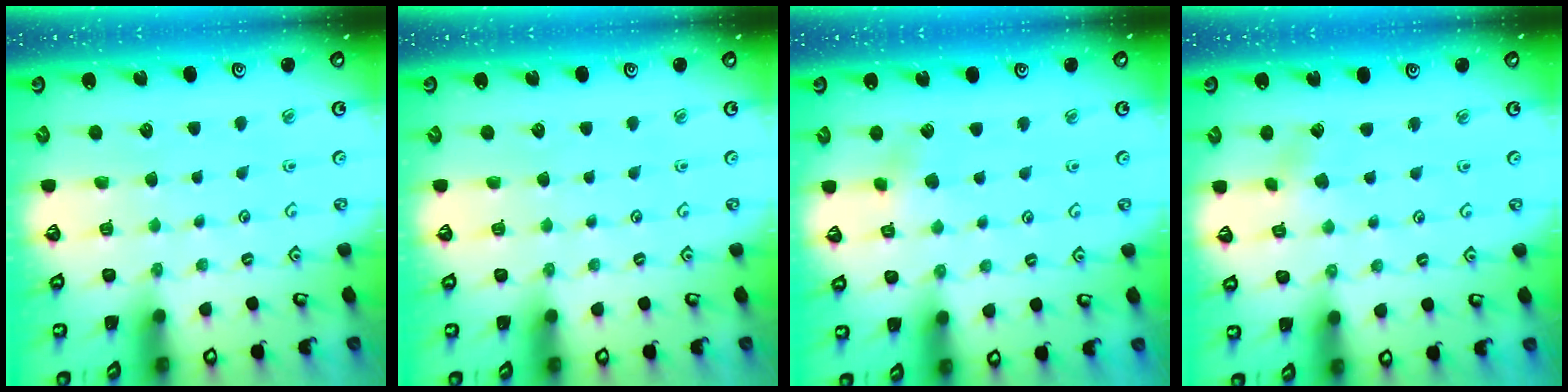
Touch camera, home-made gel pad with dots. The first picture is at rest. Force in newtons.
{"total": 0.0}
{"total": 4.4, "press": 4.3, "slide": 0.9}
{"total": 1.8, "press": 1.7, "slide": 0.6}